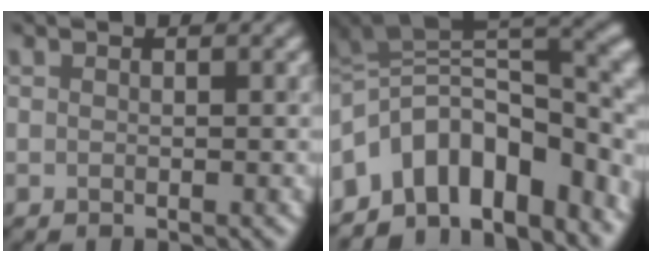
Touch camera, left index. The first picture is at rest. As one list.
[{"total": 12.2, "force": [-5.7, 6.5, 8.7], "torque": [-0.146, 0.003, -0.061]}]